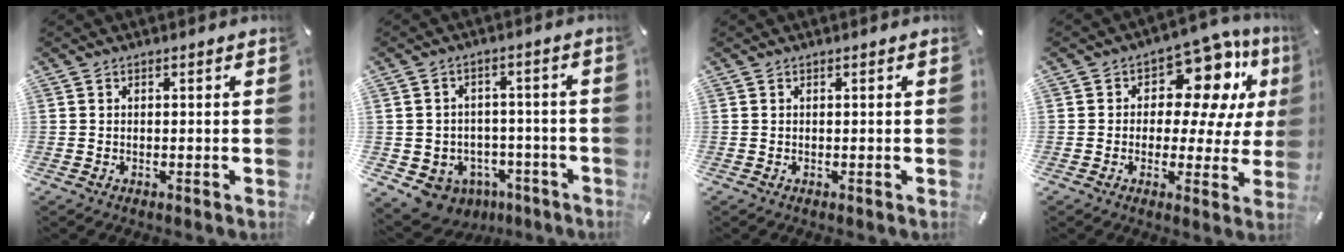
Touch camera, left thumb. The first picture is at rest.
{"total": 7.3, "force": [-4.0, 5.9, 1.6], "torque": [-0.031, 0.026, -0.064]}
{"total": 0.0}
{"total": 12.8, "force": [6.4, 7.2, 8.4], "torque": [-0.131, -0.045, 0.113]}